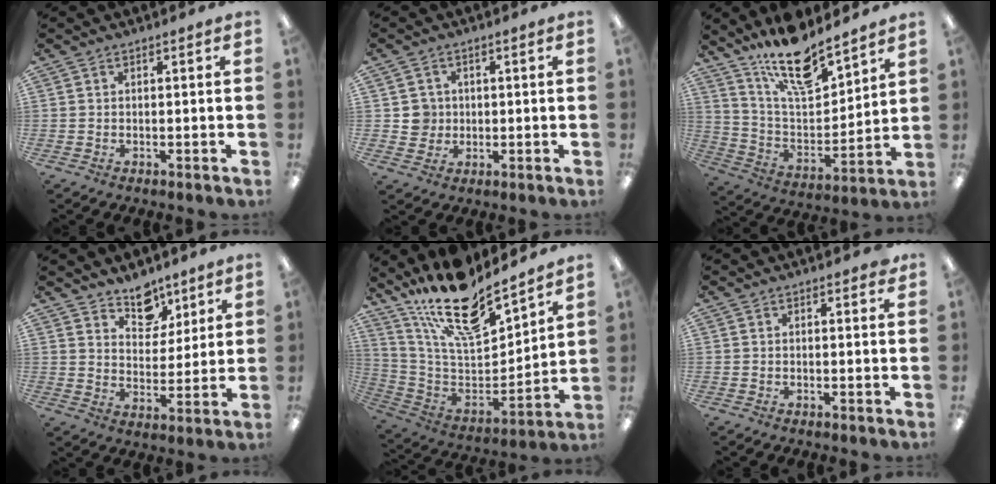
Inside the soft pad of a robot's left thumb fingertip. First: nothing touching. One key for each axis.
{"total": 4.4, "fx": 0.6, "fy": 4.3, "fz": 0.3, "tx": 0.007, "ty": 0.001, "tz": 0.007}
{"total": 17.7, "fx": 14.2, "fy": 5.4, "fz": 9.1, "tx": -0.162, "ty": -0.090, "tz": 0.245}
{"total": 9.3, "fx": 7.3, "fy": 5.3, "fz": 2.1, "tx": -0.018, "ty": -0.054, "tz": 0.132}
{"total": 20.0, "fx": 16.1, "fy": 6.0, "fz": 10.1, "tx": -0.185, "ty": -0.119, "tz": 0.279}
{"total": 0.8, "fx": 0.6, "fy": 0.4, "fz": 0.4, "tx": 0.006, "ty": -0.005, "tz": 0.007}